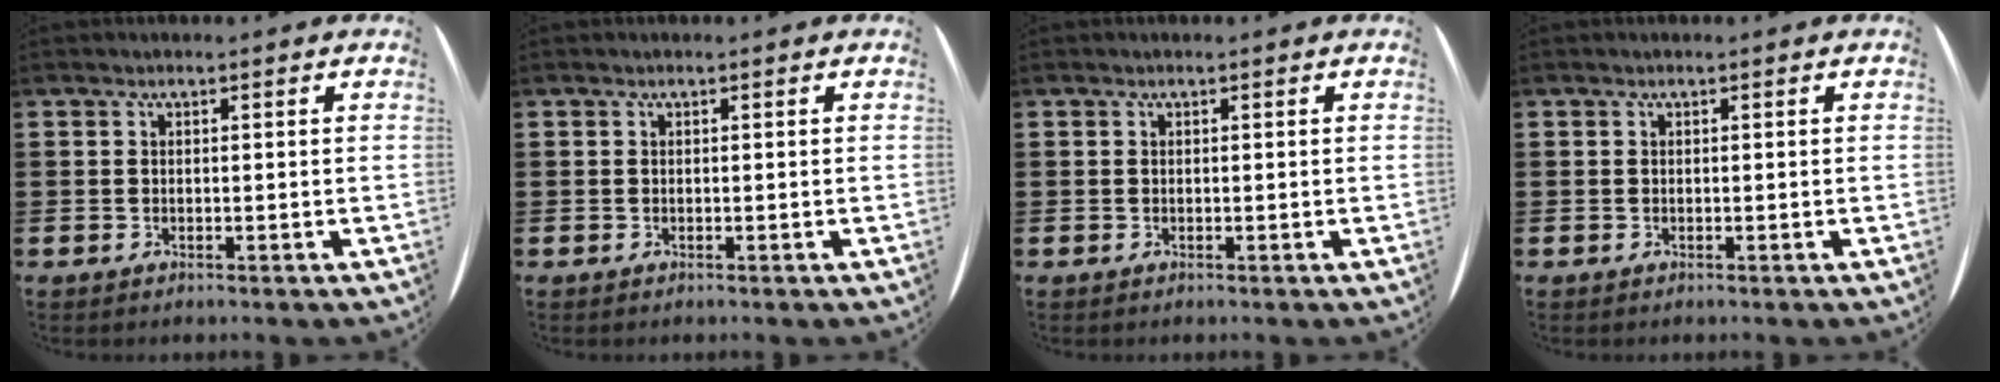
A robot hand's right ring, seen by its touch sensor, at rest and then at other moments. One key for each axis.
{"total": 0.0}
{"total": 0.0}
{"total": 0.0}